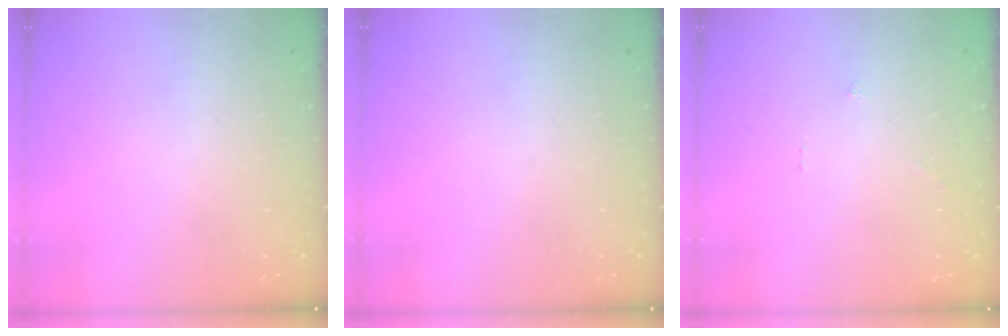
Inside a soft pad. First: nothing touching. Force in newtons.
{"total": 0.0}
{"total": 0.0}